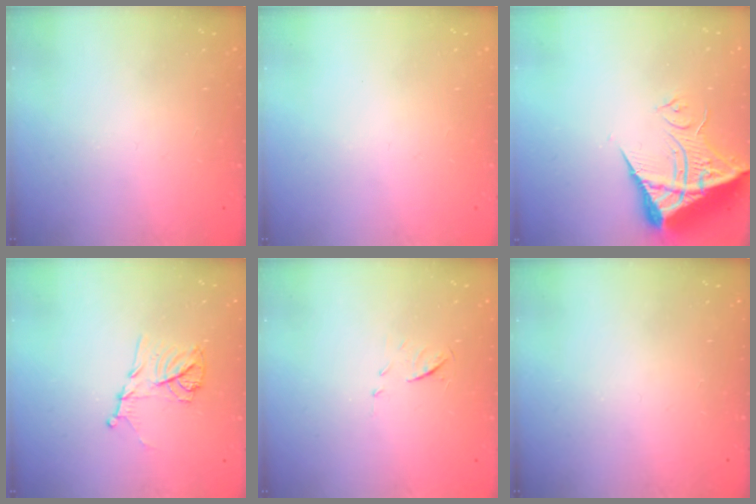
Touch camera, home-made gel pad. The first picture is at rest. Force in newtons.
{"total": 0.0}
{"total": 11.0, "press": 10.9, "slide": 1.2}
{"total": 11.4, "press": 11.4, "slide": 0.3}
{"total": 5.8, "press": 5.8, "slide": 0.5}
{"total": 0.0}